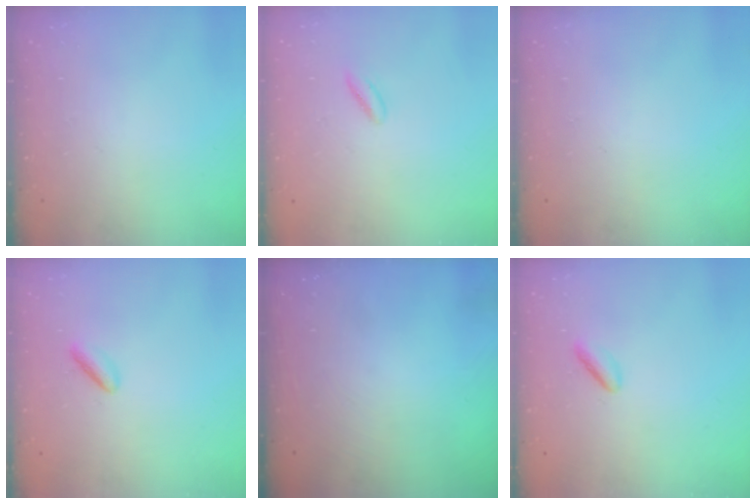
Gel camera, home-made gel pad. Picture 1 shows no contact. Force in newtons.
{"total": 2.6, "press": 2.4, "slide": 1.1}
{"total": 0.0}
{"total": 2.5, "press": 2.3, "slide": 1.1}
{"total": 0.0}
{"total": 2.5, "press": 2.4, "slide": 0.6}